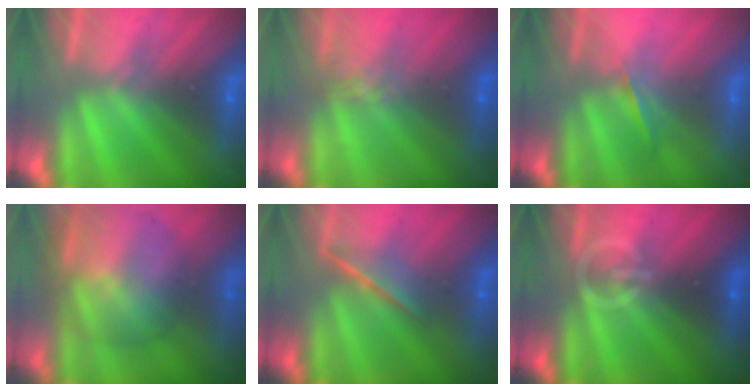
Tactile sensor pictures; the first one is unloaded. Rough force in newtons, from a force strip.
{"total": 3.9}
{"total": 1.3}
{"total": 6.8}
{"total": 1.6}
{"total": 3.4}